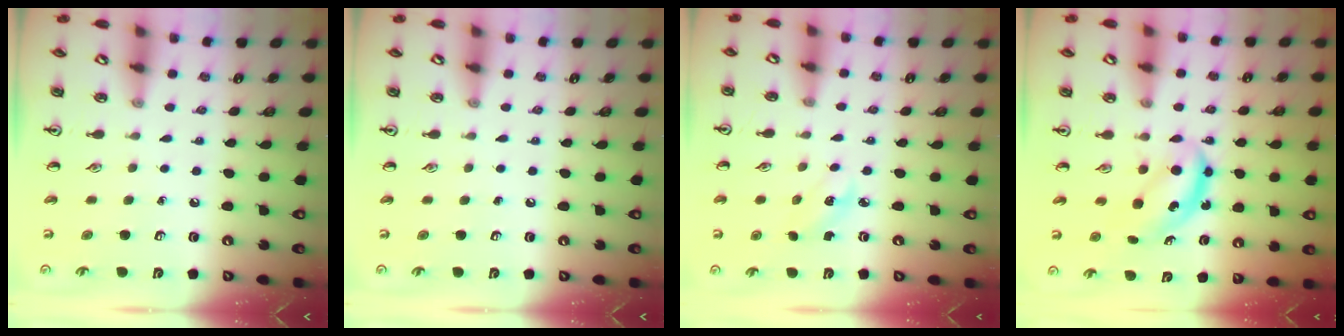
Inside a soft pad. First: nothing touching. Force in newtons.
{"total": 0.0}
{"total": 2.9, "press": 2.8, "slide": 0.9}
{"total": 5.6, "press": 5.6, "slide": 0.5}